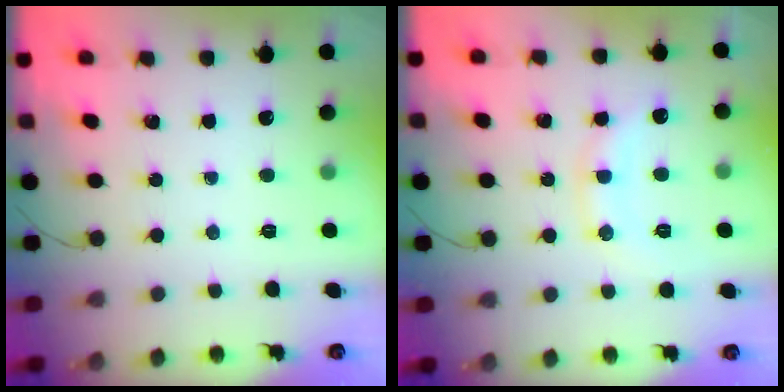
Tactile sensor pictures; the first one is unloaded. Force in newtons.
{"total": 10.2, "press": 10.2, "slide": 0.5}